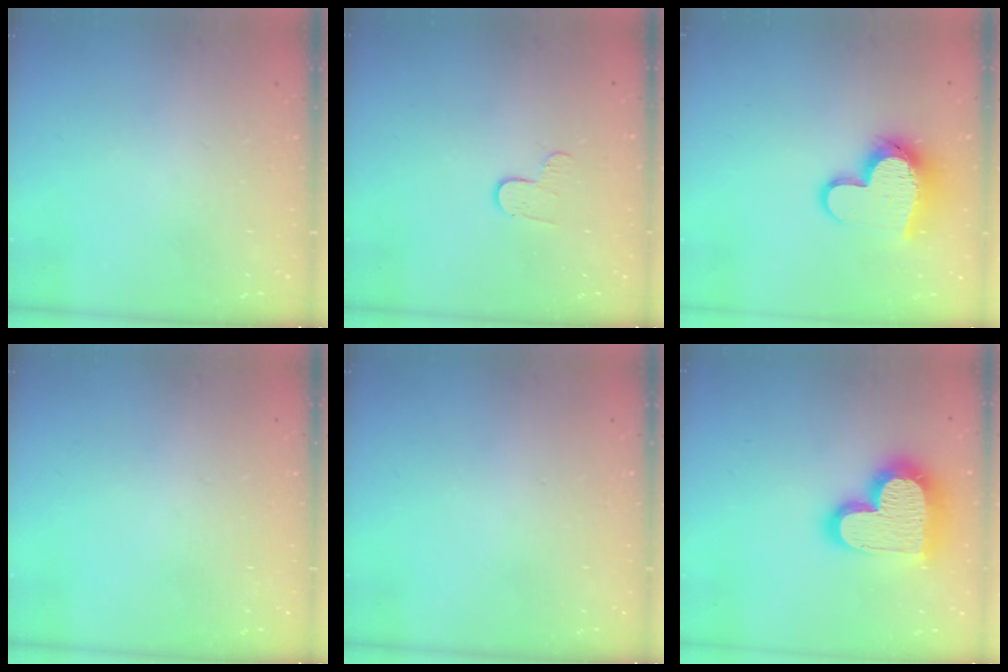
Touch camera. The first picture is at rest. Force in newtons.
{"total": 4.0, "press": 4.0, "slide": 0.3}
{"total": 13.9, "press": 13.8, "slide": 1.8}
{"total": 0.0}
{"total": 0.0}
{"total": 22.2, "press": 22.1, "slide": 1.8}